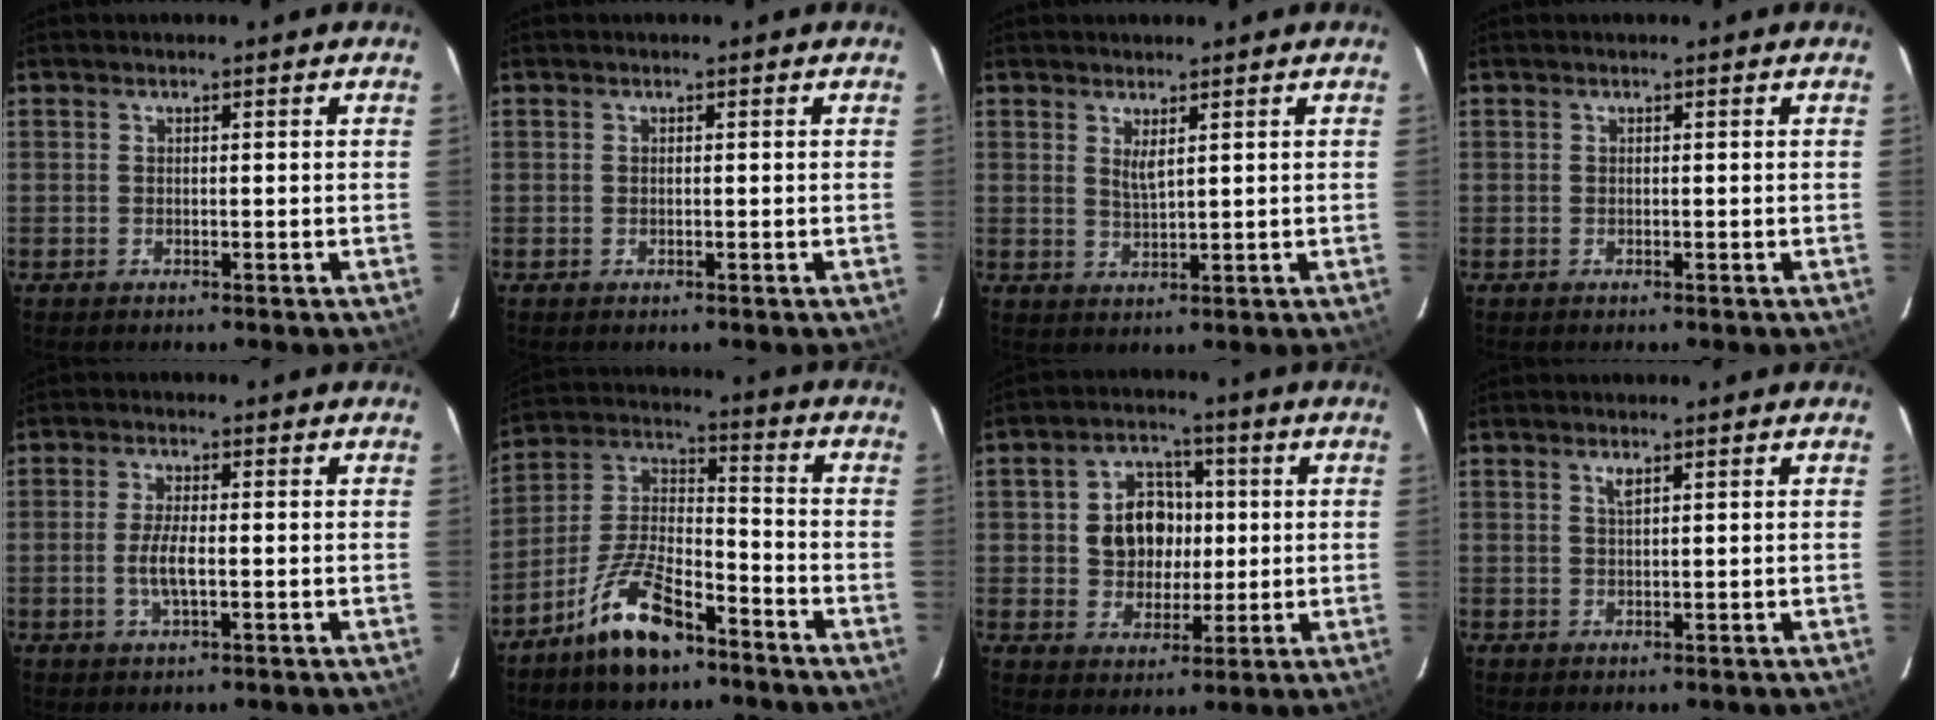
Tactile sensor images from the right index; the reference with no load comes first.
{"total": 0.0}
{"total": 2.7, "force": [1.4, 0.6, 2.2], "torque": [-0.041, -0.006, 0.025]}
{"total": 0.0}
{"total": 4.4, "force": [-0.8, 1.1, 4.2], "torque": [-0.084, -0.003, -0.014]}
{"total": 13.2, "force": [-8.8, 4.9, 8.5], "torque": [-0.175, 0.017, -0.159]}
{"total": 9.7, "force": [0.9, 8.1, 5.3], "torque": [-0.111, 0.026, 0.027]}
{"total": 1.3, "force": [0.8, 0.3, 1.0], "torque": [-0.018, 0.002, 0.013]}